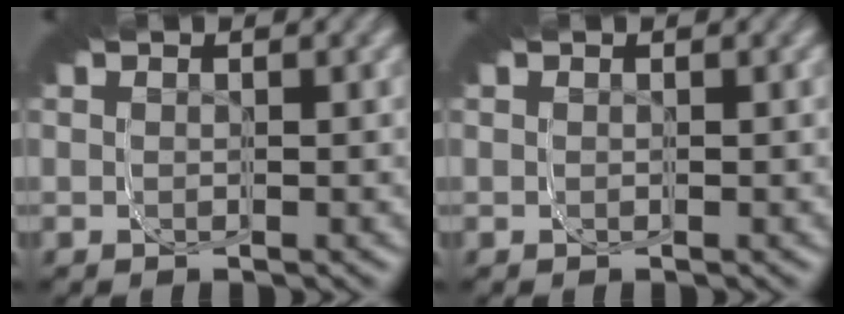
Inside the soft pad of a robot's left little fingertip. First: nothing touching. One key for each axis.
{"total": 0.0}